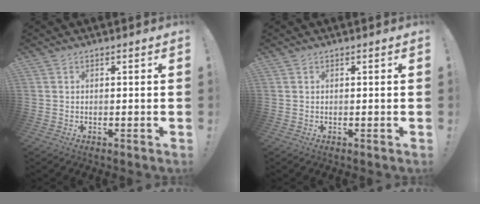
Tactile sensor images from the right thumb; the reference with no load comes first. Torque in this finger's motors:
{"motor_torque": [0.03, 0.03, 0.10, -0.16, 0.03]}